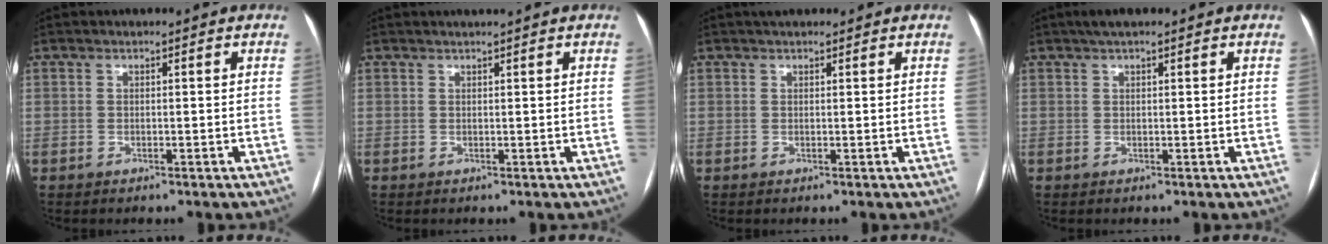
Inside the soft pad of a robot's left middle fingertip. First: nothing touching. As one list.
[{"total": 1.5, "force": [1.3, -0.3, 0.7], "torque": [-0.005, 0.010, 0.024]}, {"total": 2.4, "force": [2.0, 0.7, 1.1], "torque": [-0.012, 0.025, 0.030]}, {"total": 3.0, "force": [2.2, 0.6, 2.0], "torque": [-0.032, 0.024, 0.035]}]